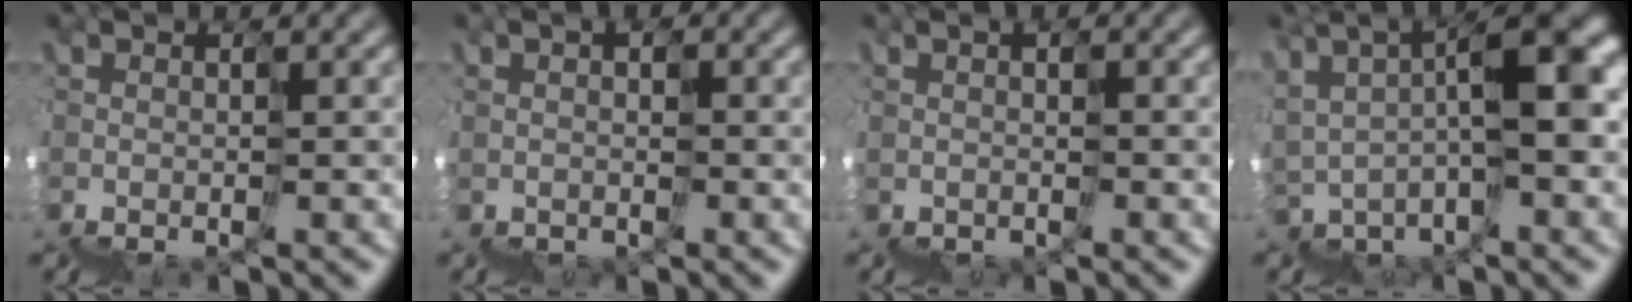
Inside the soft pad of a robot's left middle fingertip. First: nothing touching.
{"total": 1.5, "force": [0.0, 1.5, 0.1], "torque": [-0.003, 0.001, -0.007]}
{"total": 0.9, "force": [-0.2, 0.9, 0.1], "torque": [-0.004, 0.000, -0.007]}
{"total": 6.9, "force": [3.6, 2.3, 5.4], "torque": [-0.096, 0.037, 0.051]}